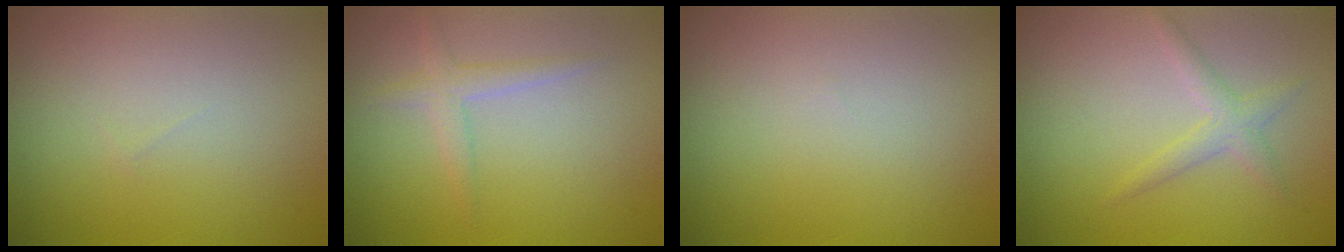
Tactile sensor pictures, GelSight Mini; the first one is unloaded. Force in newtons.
{"total": 1.8, "press": 1.8, "slide": 0.0}
{"total": 0.0}
{"total": 1.8, "press": 1.8, "slide": 0.1}